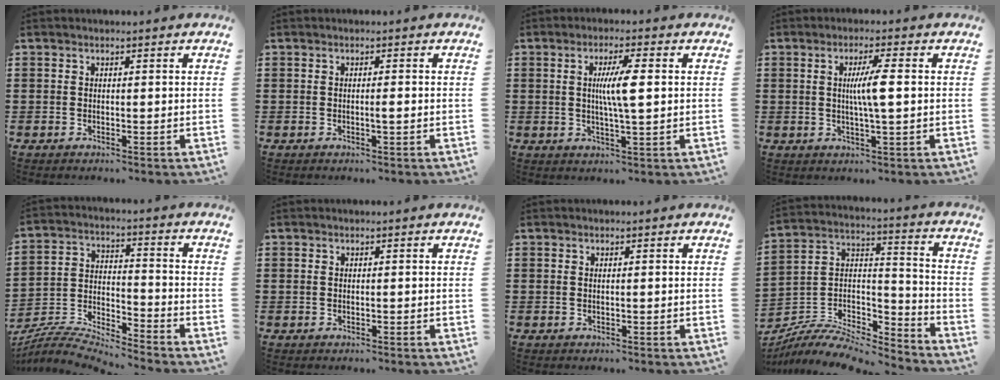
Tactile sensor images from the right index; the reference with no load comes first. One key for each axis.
{"total": 1.4, "fx": -0.2, "fy": 0.0, "fz": 1.4, "tx": -0.022, "ty": -0.003, "tz": -0.004}
{"total": 5.9, "fx": 0.7, "fy": 0.6, "fz": 5.8, "tx": -0.108, "ty": -0.002, "tz": 0.008}
{"total": 5.2, "fx": 0.5, "fy": 0.2, "fz": 5.1, "tx": -0.094, "ty": -0.003, "tz": 0.004}
{"total": 5.8, "fx": -5.7, "fy": 0.3, "fz": 1.2, "tx": -0.038, "ty": -0.010, "tz": -0.117}
{"total": 0.0}
{"total": 0.0}
{"total": 8.4, "fx": -7.4, "fy": 2.6, "fz": 3.1, "tx": -0.056, "ty": 0.013, "tz": -0.145}